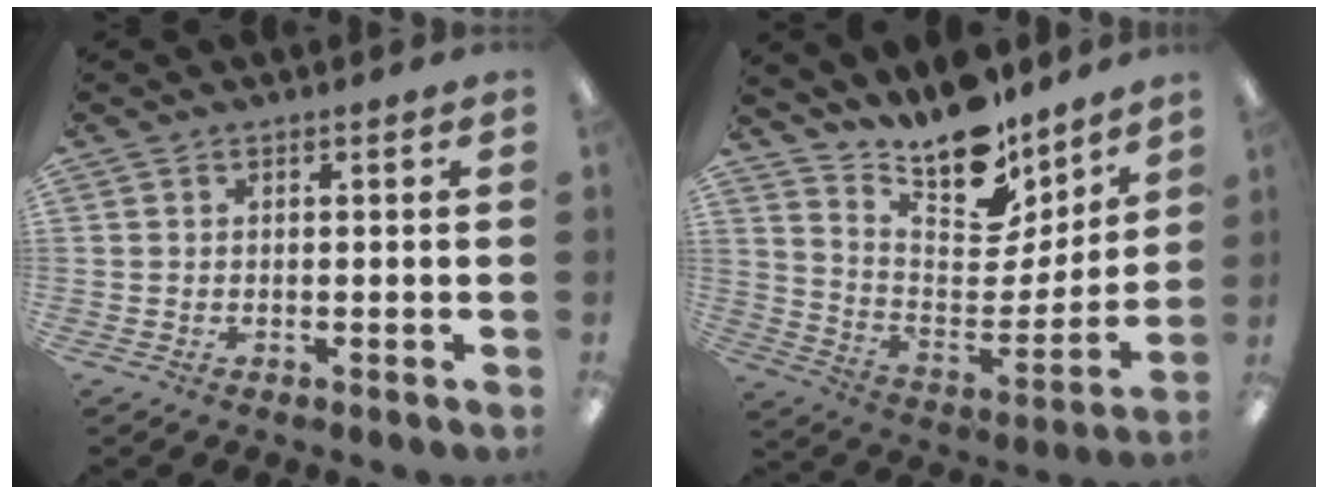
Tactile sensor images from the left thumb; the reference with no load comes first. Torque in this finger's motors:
{"motor_torque": [0.36, 0.21, 0.96, -1.81, 0.18]}